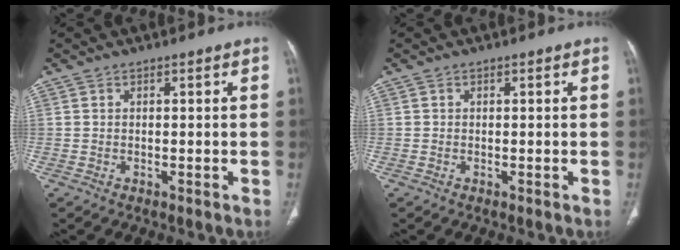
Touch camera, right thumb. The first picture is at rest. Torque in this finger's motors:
{"motor_torque": [-0.56, 0.38, -0.29, 0.21, 0.06]}